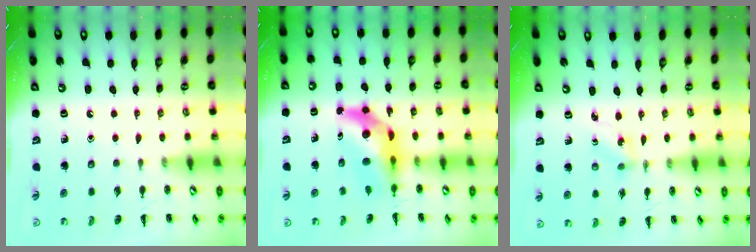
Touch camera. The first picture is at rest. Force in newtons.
{"total": 9.9, "press": 9.3, "slide": 3.5}
{"total": 1.9, "press": 1.8, "slide": 0.7}